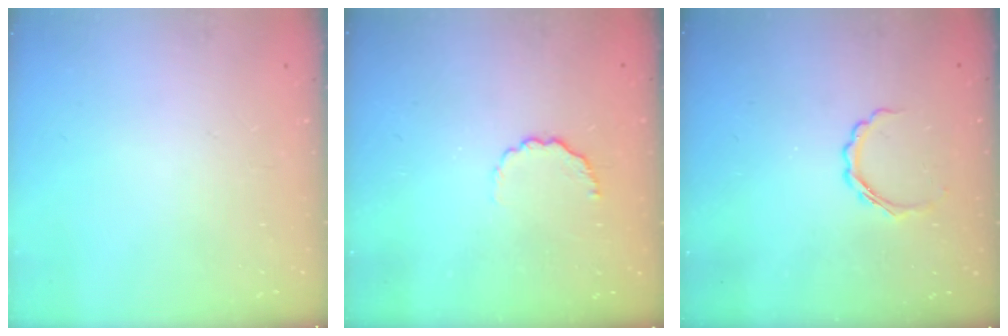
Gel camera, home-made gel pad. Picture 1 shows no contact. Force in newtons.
{"total": 4.7, "press": 4.4, "slide": 1.4}
{"total": 3.9, "press": 3.8, "slide": 0.7}